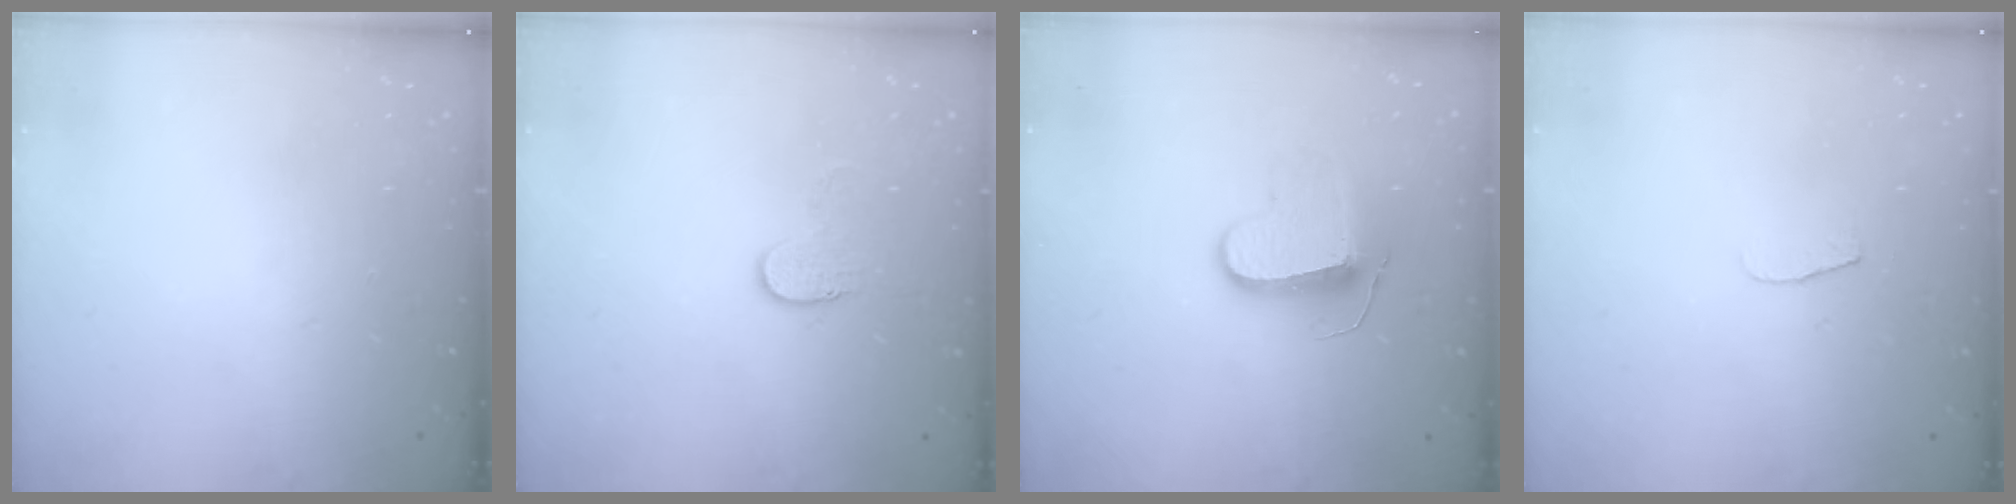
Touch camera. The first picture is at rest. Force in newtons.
{"total": 6.2, "press": 6.2, "slide": 0.4}
{"total": 9.7, "press": 9.7, "slide": 0.4}
{"total": 4.2, "press": 4.1, "slide": 0.4}